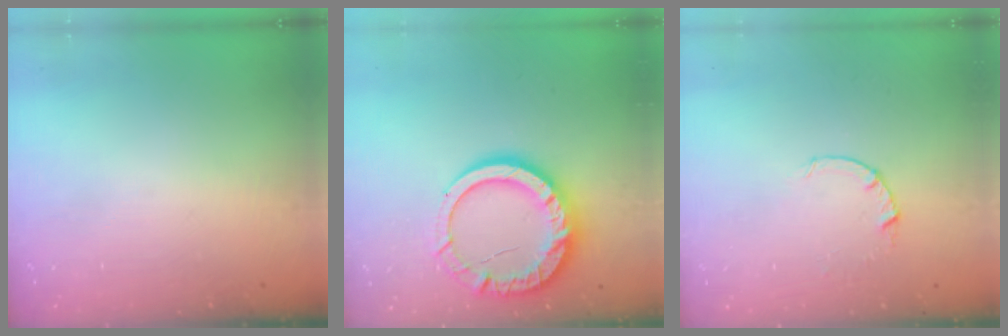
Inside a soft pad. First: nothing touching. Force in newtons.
{"total": 16.2, "press": 16.0, "slide": 2.1}
{"total": 2.6, "press": 2.6, "slide": 0.4}